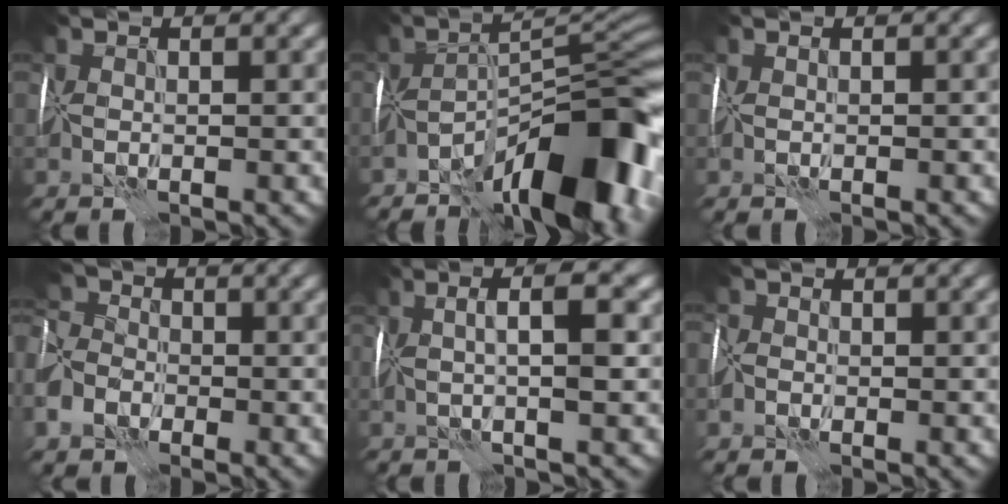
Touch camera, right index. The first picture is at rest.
{"total": 13.1, "force": [-7.7, 4.1, 9.7], "torque": [-0.134, 0.005, -0.137]}
{"total": 0.0}
{"total": 8.0, "force": [-4.0, 5.8, 3.9], "torque": [-0.083, -0.020, -0.082]}
{"total": 3.6, "force": [0.3, 0.3, 3.6], "torque": [-0.054, 0.006, 0.001]}
{"total": 2.2, "force": [-0.9, 1.8, 0.9], "torque": [-0.010, 0.000, -0.019]}